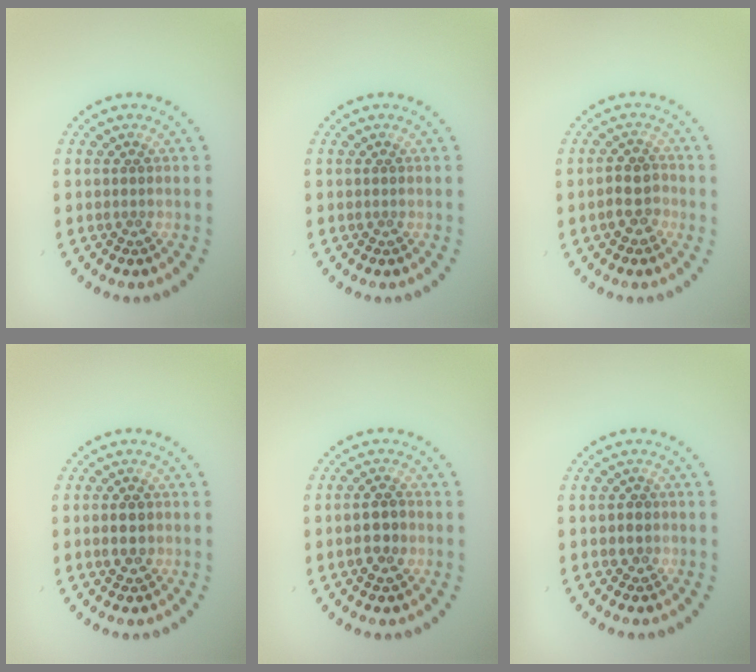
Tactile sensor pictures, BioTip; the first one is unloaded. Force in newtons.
{"total": 0.0}
{"total": 2.6, "press": 2.4, "slide": 1.0}
{"total": 2.5, "press": 2.5, "slide": 0.3}
{"total": 2.7, "press": 2.6, "slide": 0.5}
{"total": 0.9, "press": 0.8, "slide": 0.5}